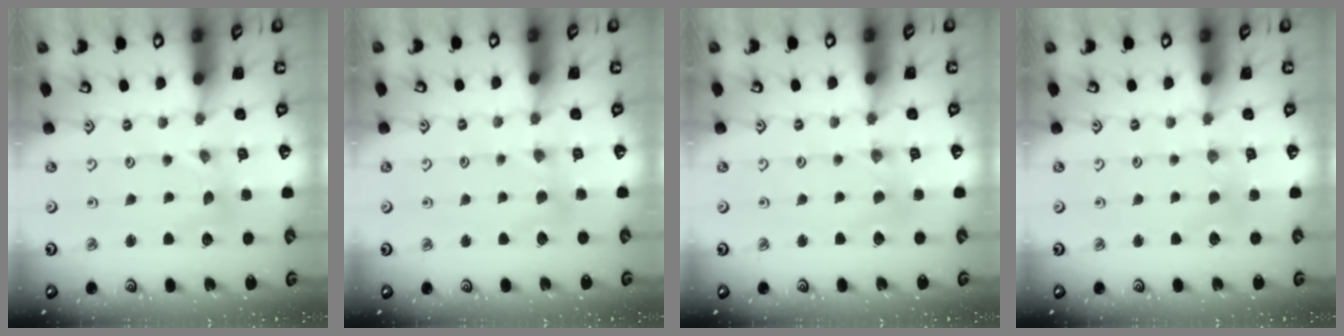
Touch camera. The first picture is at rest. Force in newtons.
{"total": 2.5, "press": 2.5, "slide": 0.4}
{"total": 0.7, "press": 0.7, "slide": 0.2}
{"total": 2.8, "press": 2.7, "slide": 0.5}